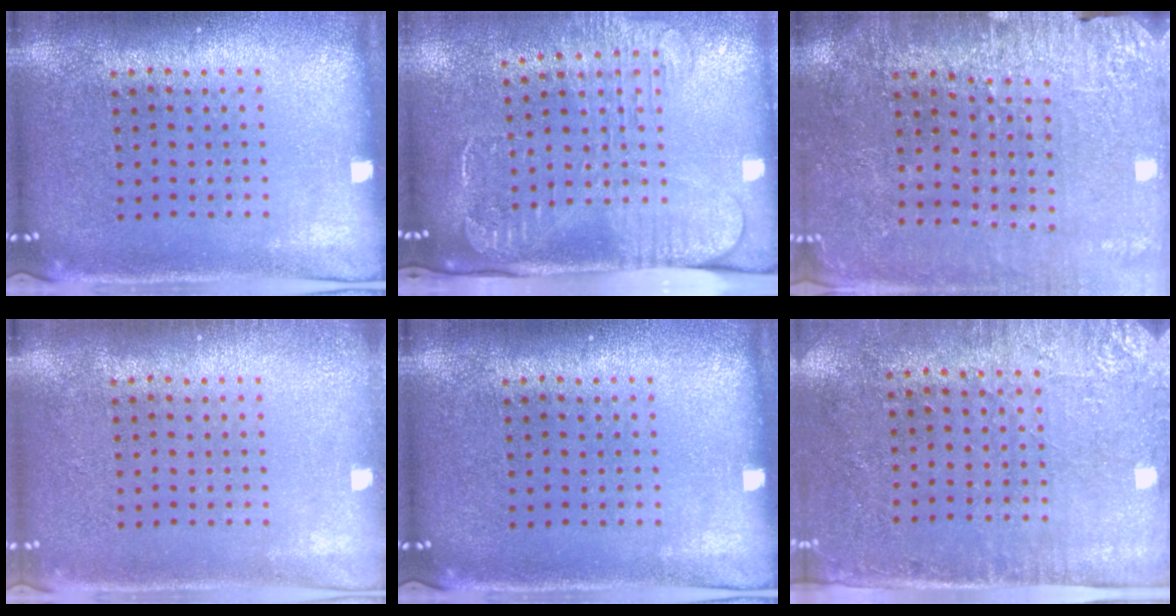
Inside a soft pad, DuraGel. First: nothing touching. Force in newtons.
{"total": 2.7, "press": 2.0, "slide": 1.7}
{"total": 2.9, "press": 2.9, "slide": 0.3}
{"total": 0.8, "press": 0.8, "slide": 0.1}
{"total": 0.0}
{"total": 2.8, "press": 2.3, "slide": 1.6}